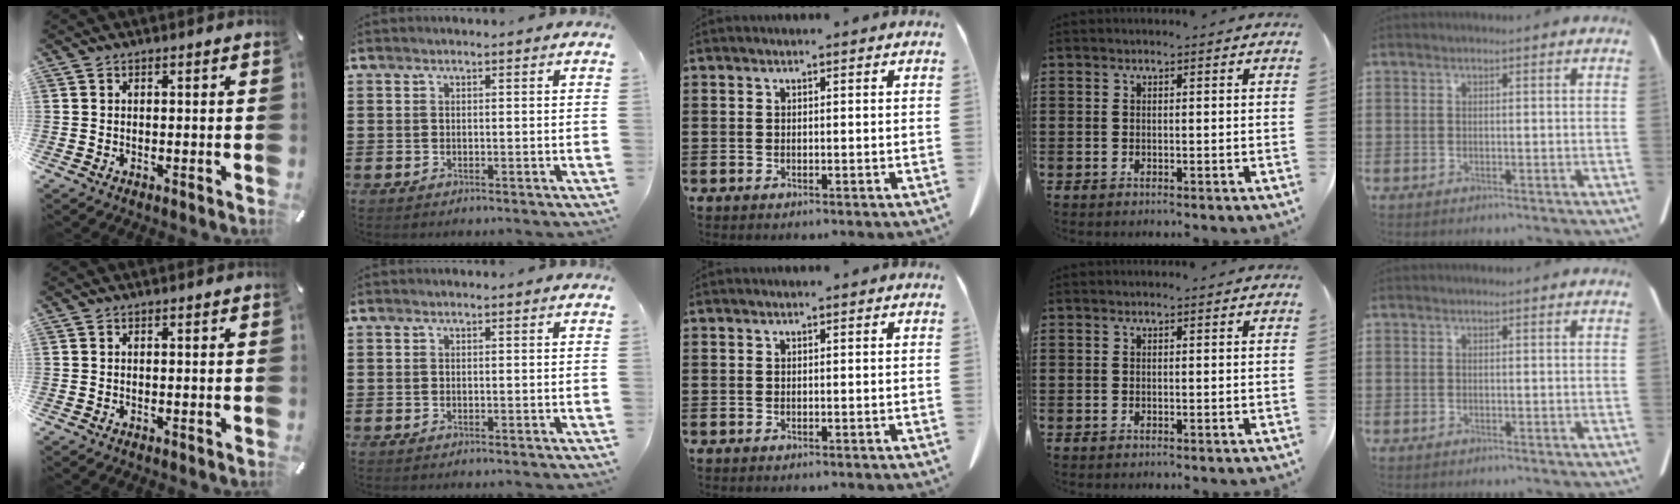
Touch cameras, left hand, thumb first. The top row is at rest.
{}